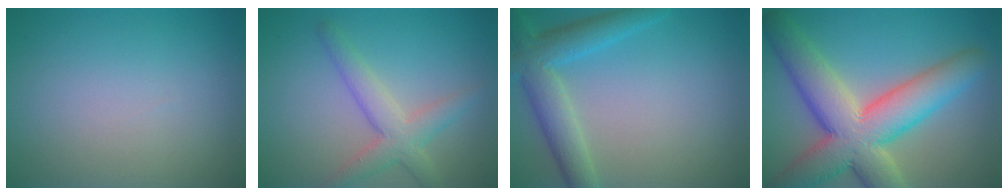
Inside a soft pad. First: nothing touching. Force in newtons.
{"total": 3.7, "press": 3.7, "slide": 0.1}
{"total": 5.1, "press": 5.1, "slide": 0.2}
{"total": 10.9, "press": 10.9, "slide": 0.6}